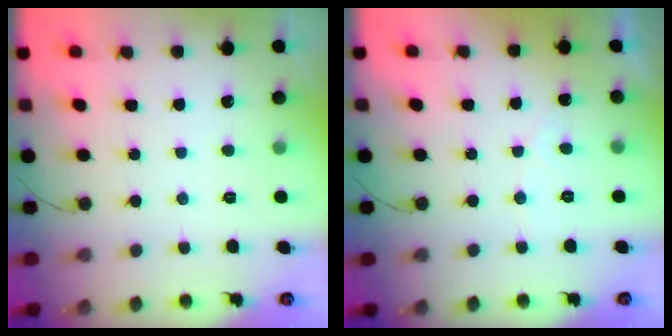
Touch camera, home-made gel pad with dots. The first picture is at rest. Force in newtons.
{"total": 2.2, "press": 2.2, "slide": 0.1}